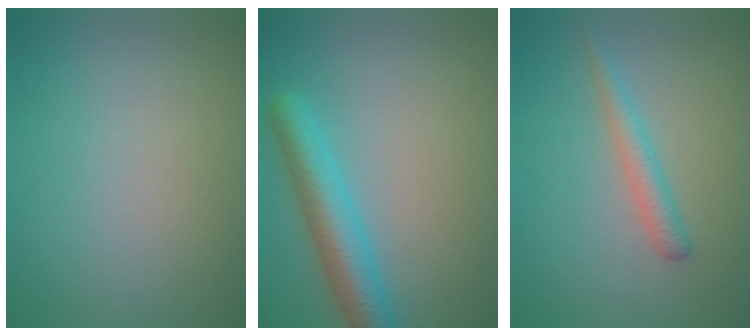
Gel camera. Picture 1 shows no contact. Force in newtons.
{"total": 5.0, "press": 5.0, "slide": 0.3}
{"total": 2.1, "press": 2.1, "slide": 0.0}